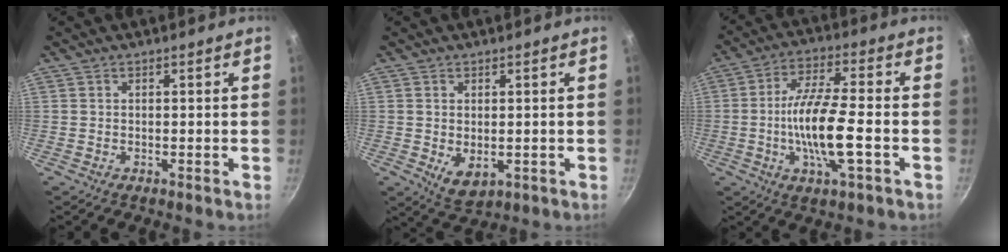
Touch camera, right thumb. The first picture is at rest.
{"total": 5.0, "force": [-0.4, 3.1, 3.9], "torque": [-0.062, -0.018, 0.004]}
{"total": 13.0, "force": [-2.9, 3.2, 12.2], "torque": [-0.229, 0.017, -0.060]}